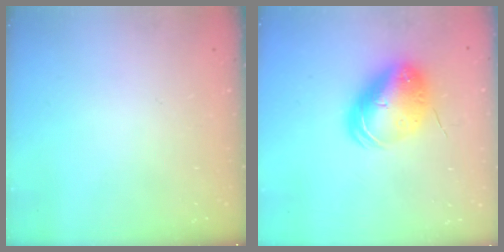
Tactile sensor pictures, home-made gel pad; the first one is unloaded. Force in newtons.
{"total": 12.1, "press": 11.9, "slide": 2.3}